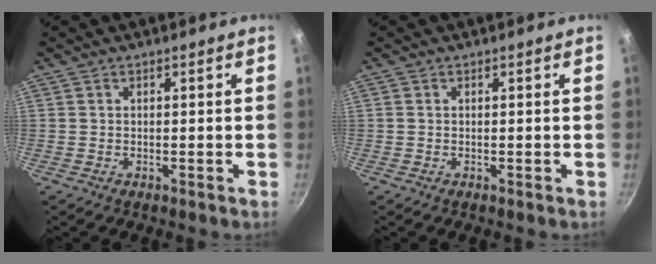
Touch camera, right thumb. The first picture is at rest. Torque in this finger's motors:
{"motor_torque": [0.09, -0.16, -0.11, 0.47, -0.03]}